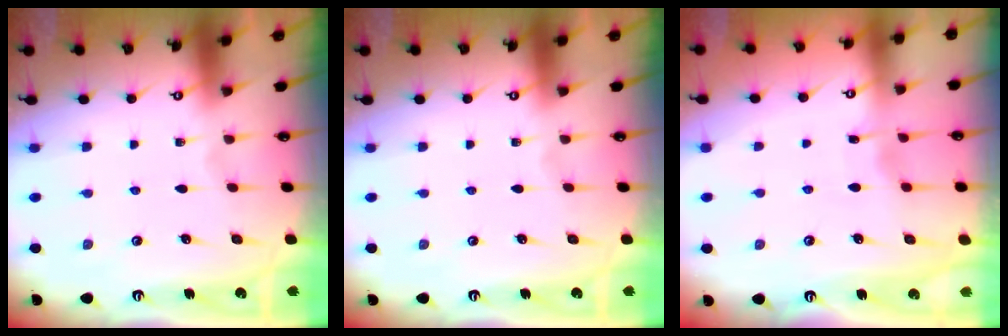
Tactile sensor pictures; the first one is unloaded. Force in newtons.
{"total": 0.0}
{"total": 3.6, "press": 3.6, "slide": 0.4}